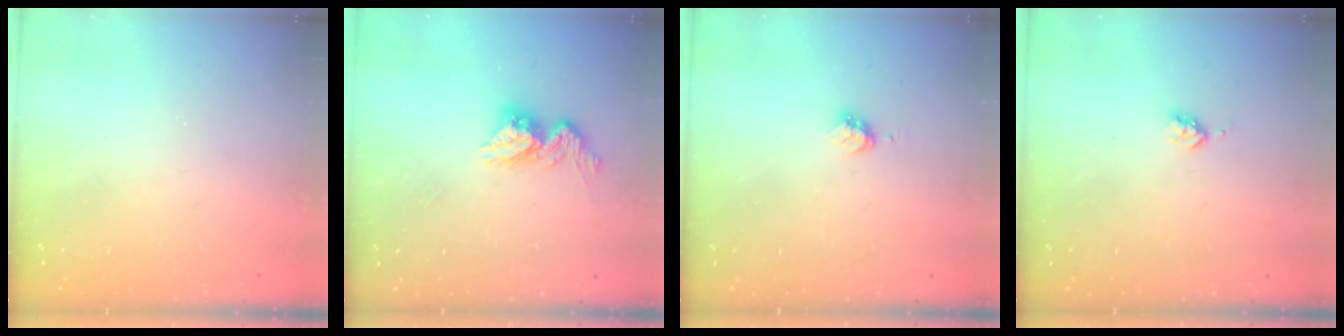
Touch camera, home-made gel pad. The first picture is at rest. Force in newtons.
{"total": 10.7, "press": 10.6, "slide": 1.0}
{"total": 2.9, "press": 2.8, "slide": 0.4}
{"total": 2.7, "press": 2.6, "slide": 0.5}